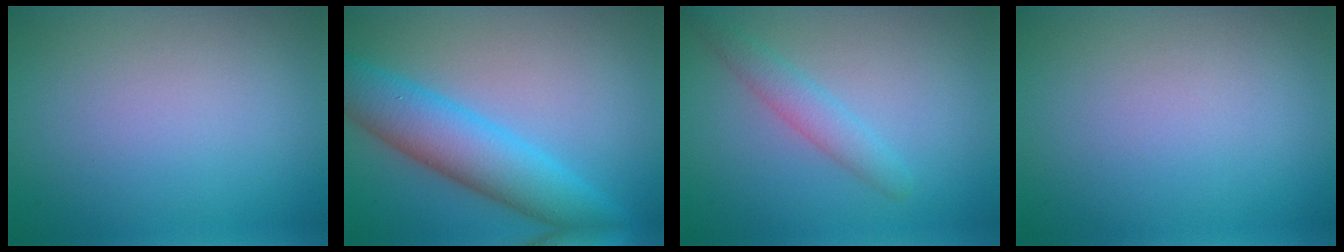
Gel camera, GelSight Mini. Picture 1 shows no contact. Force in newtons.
{"total": 7.0, "press": 7.0, "slide": 0.1}
{"total": 2.4, "press": 2.4, "slide": 0.2}
{"total": 0.0}